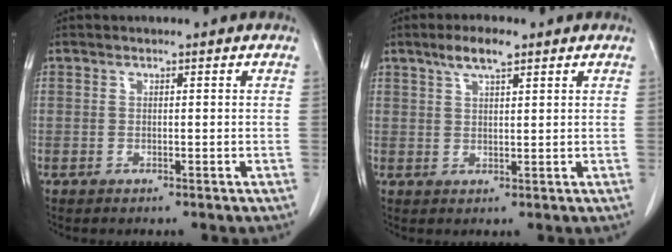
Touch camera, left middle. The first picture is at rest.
{"total": 4.5, "force": [3.0, 0.9, 3.2], "torque": [-0.068, 0.007, 0.054]}